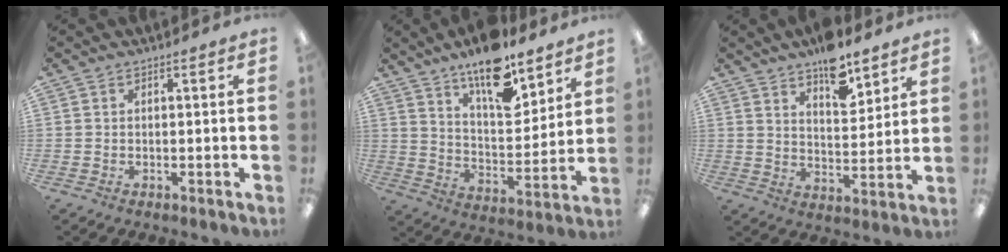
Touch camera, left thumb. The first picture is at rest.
{"total": 15.8, "force": [11.9, 6.1, 8.5], "torque": [-0.133, -0.076, 0.206]}
{"total": 10.2, "force": [7.9, 4.2, 4.9], "torque": [-0.056, -0.052, 0.134]}